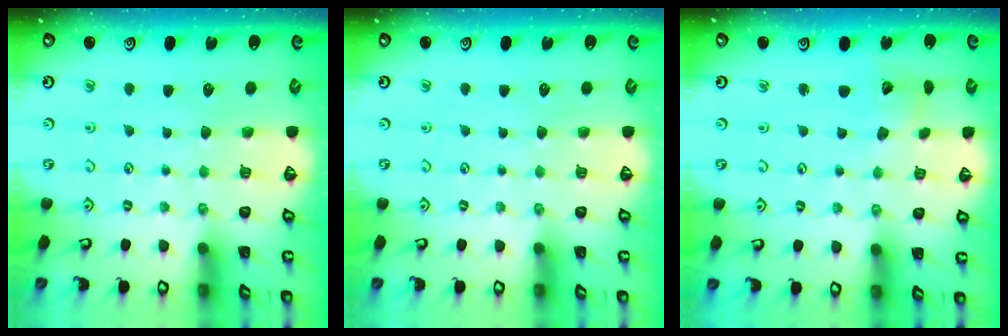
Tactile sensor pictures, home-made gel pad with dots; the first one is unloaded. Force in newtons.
{"total": 0.0}
{"total": 3.3, "press": 3.2, "slide": 0.4}